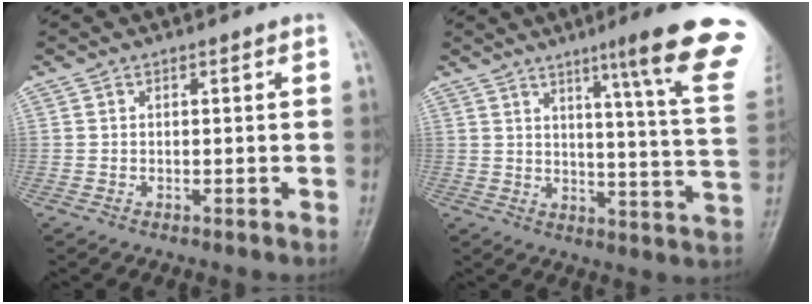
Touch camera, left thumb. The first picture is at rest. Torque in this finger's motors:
{"motor_torque": [1.67, 0.04, 1.57, -1.20, 0.43]}